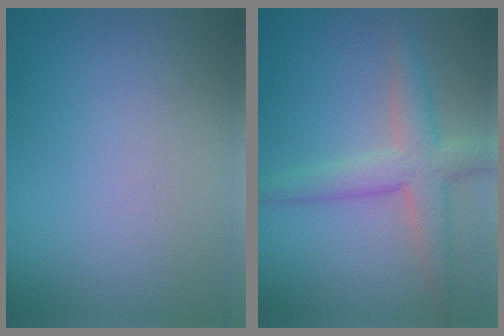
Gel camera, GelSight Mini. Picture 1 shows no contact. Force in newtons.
{"total": 4.8, "press": 4.8, "slide": 0.1}